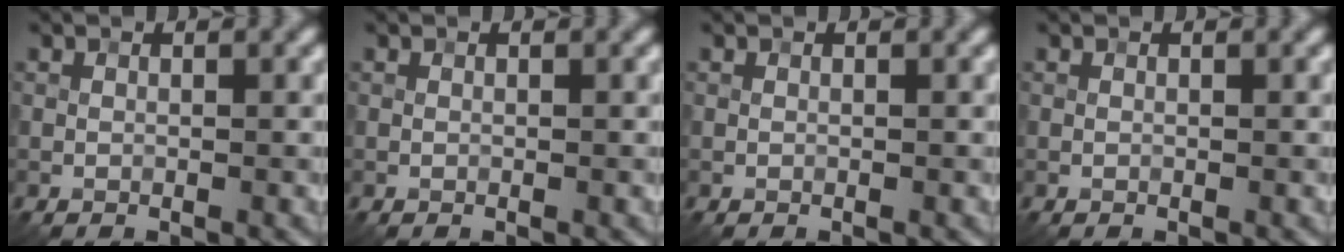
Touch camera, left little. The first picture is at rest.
{"total": 0.0}
{"total": 0.0}
{"total": 0.0}